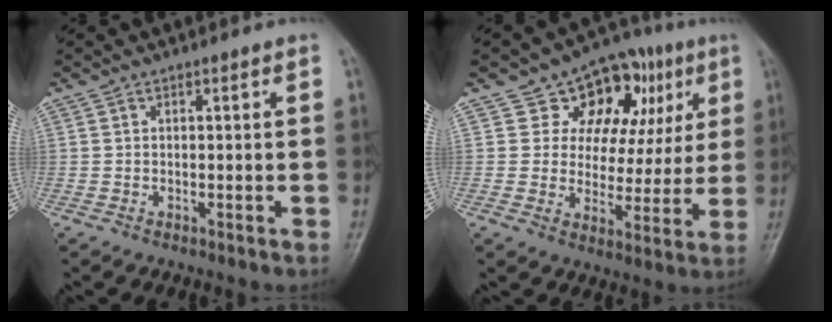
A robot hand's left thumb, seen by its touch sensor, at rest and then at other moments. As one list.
[{"total": 15.3, "force": [6.5, 10.9, 8.5], "torque": [-0.052, 0.001, 0.095]}]